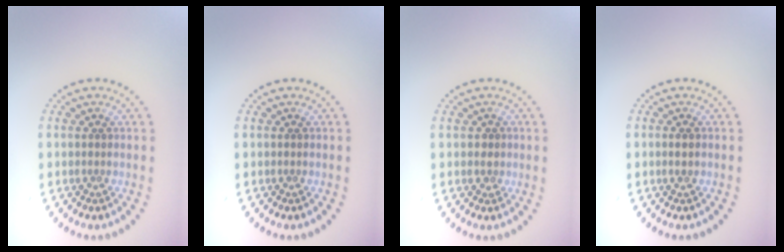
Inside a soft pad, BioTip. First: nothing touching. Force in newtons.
{"total": 0.0}
{"total": 0.8, "press": 0.5, "slide": 0.6}
{"total": 1.4, "press": 1.4, "slide": 0.0}